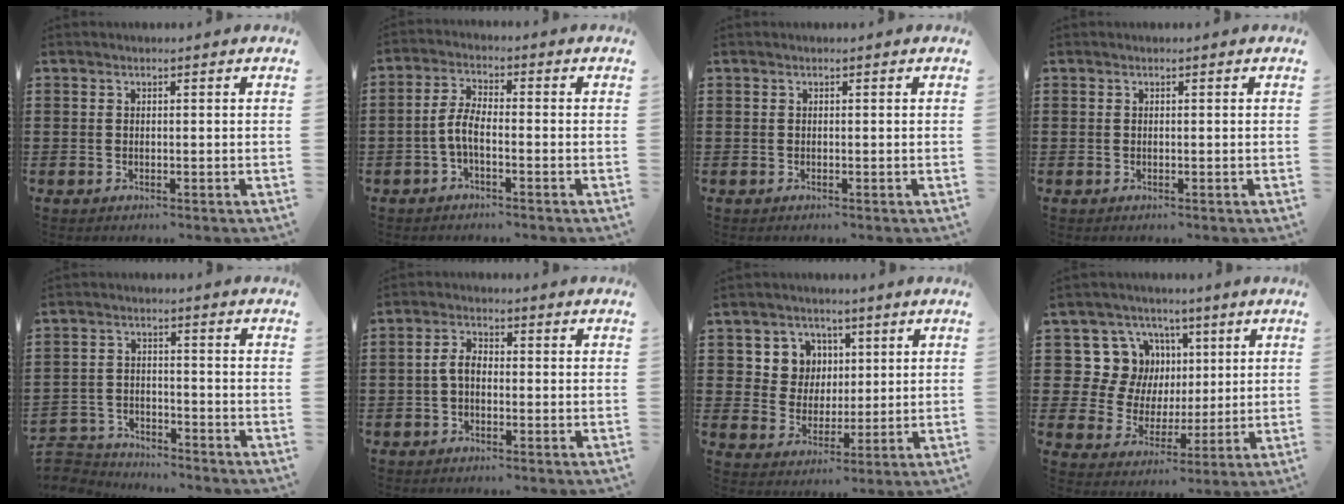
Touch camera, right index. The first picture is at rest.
{"total": 4.2, "force": [-1.6, 1.3, 3.6], "torque": [-0.091, -0.005, -0.038]}
{"total": 0.0}
{"total": 0.0}
{"total": 4.5, "force": [-4.4, 1.0, -0.1], "torque": [-0.019, 0.001, -0.098]}
{"total": 3.3, "force": [-0.7, 1.9, 2.7], "torque": [-0.066, 0.002, -0.019]}
{"total": 6.5, "force": [2.4, 5.9, 1.2], "torque": [-0.050, 0.013, 0.044]}
{"total": 11.2, "force": [3.5, 10.3, 2.8], "torque": [-0.077, -0.014, 0.072]}